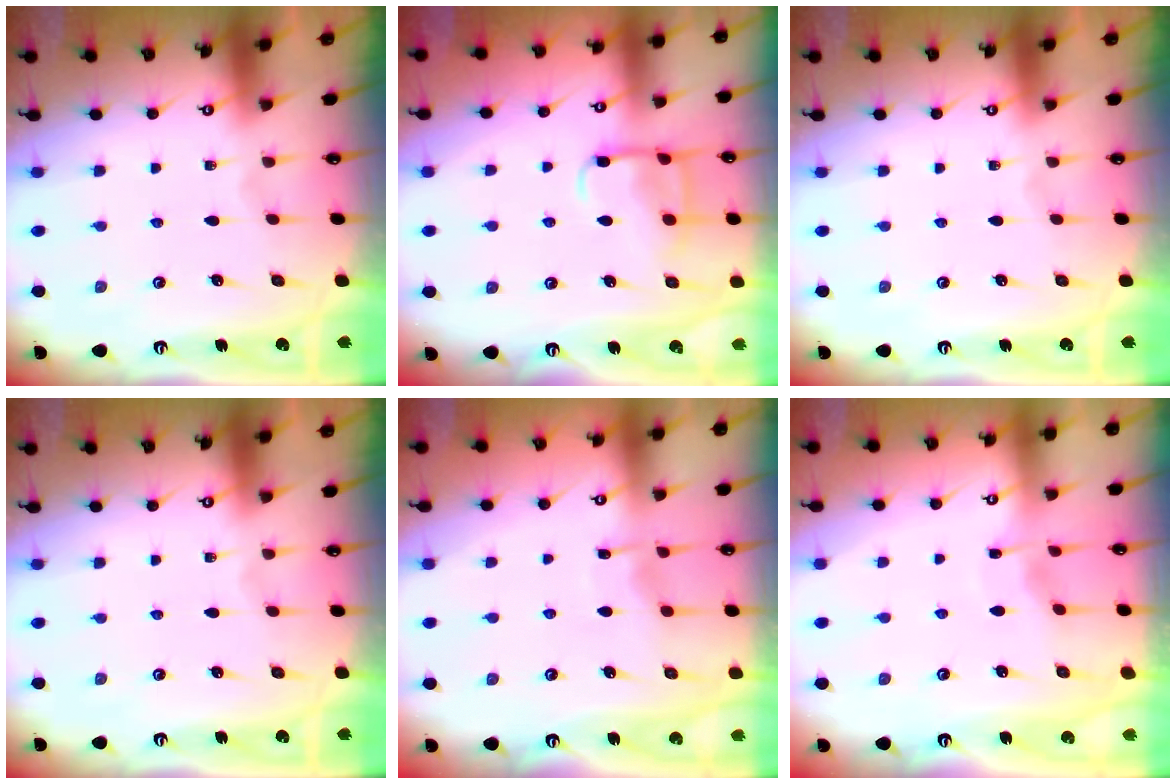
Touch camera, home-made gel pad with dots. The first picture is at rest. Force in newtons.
{"total": 10.6, "press": 10.5, "slide": 1.1}
{"total": 0.0}
{"total": 0.0}
{"total": 5.2, "press": 5.1, "slide": 0.6}
{"total": 2.7, "press": 2.7, "slide": 0.3}